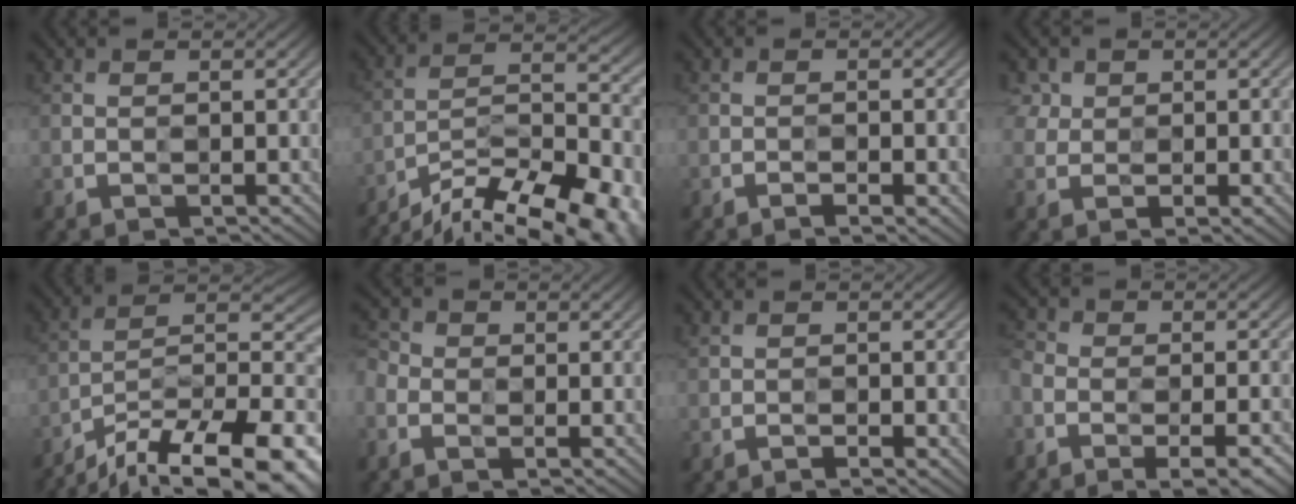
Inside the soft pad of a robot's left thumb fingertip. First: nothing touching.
{"total": 17.6, "force": [-15.1, 4.1, 8.2], "torque": [-0.137, -0.019, -0.231]}
{"total": 2.0, "force": [-1.7, -0.3, 1.1], "torque": [-0.020, -0.001, -0.026]}
{"total": 2.7, "force": [1.3, 2.3, 0.5], "torque": [-0.016, 0.000, 0.024]}
{"total": 17.4, "force": [-14.0, 5.0, 9.1], "torque": [-0.139, -0.019, -0.221]}
{"total": 3.7, "force": [-1.5, 2.9, 1.8], "torque": [-0.056, -0.004, -0.040]}
{"total": 1.8, "force": [-1.2, 0.3, 1.3], "torque": [-0.023, 0.001, -0.020]}
{"total": 8.6, "force": [-5.9, 3.6, 5.1], "torque": [-0.093, -0.020, -0.083]}